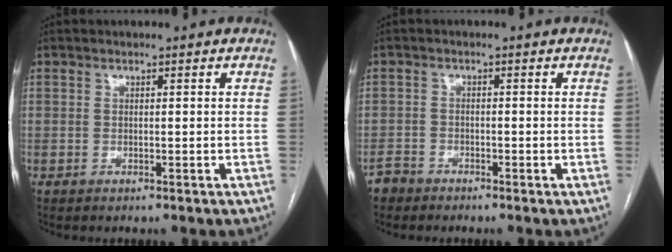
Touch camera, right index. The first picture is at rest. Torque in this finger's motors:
{"motor_torque": [-1.17, 0.97, -0.66, -0.21]}